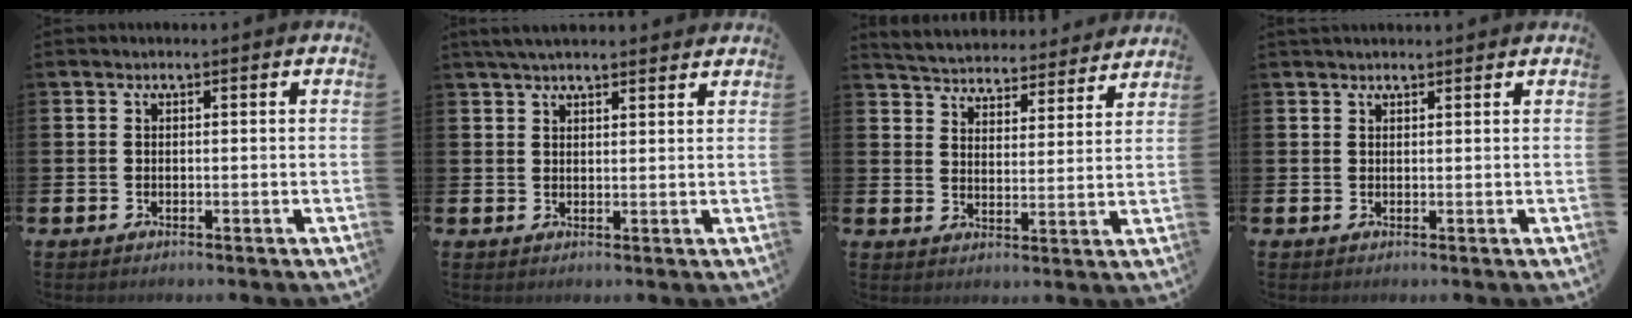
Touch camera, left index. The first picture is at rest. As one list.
[{"total": 3.6, "force": [3.3, 0.6, 1.2], "torque": [-0.029, -0.006, 0.062]}, {"total": 5.1, "force": [5.0, 0.8, 0.0], "torque": [-0.022, -0.044, 0.086]}, {"total": 1.1, "force": [1.1, 0.2, 0.2], "torque": [0.002, 0.000, 0.018]}]